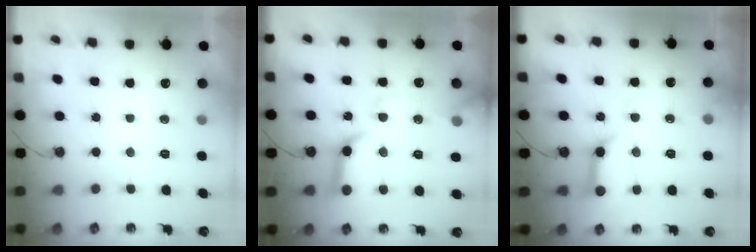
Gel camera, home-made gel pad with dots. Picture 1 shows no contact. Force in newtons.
{"total": 16.1, "press": 16.0, "slide": 1.2}
{"total": 11.4, "press": 11.4, "slide": 1.2}